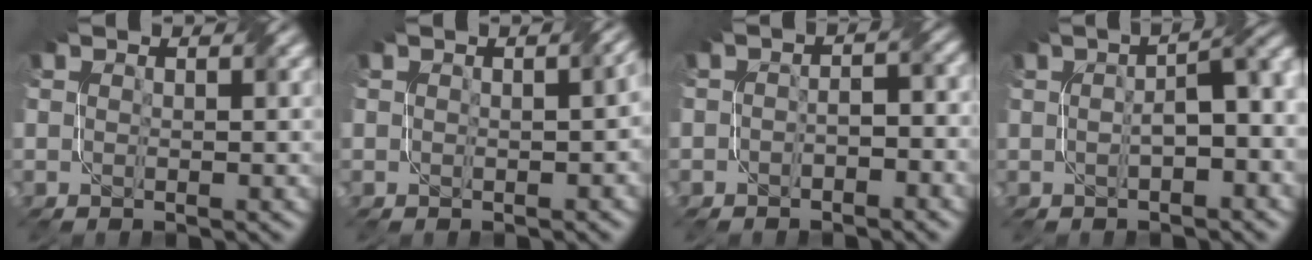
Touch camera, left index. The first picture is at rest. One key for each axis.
{"total": 2.0, "fx": 0.1, "fy": 0.9, "fz": 1.8, "tx": -0.019, "ty": 0.003, "tz": 0.002}
{"total": 2.7, "fx": -1.2, "fy": 1.4, "fz": 1.9, "tx": -0.029, "ty": 0.003, "tz": -0.021}
{"total": 5.4, "fx": -0.2, "fy": 1.9, "fz": 5.0, "tx": -0.065, "ty": 0.009, "tz": 0.000}